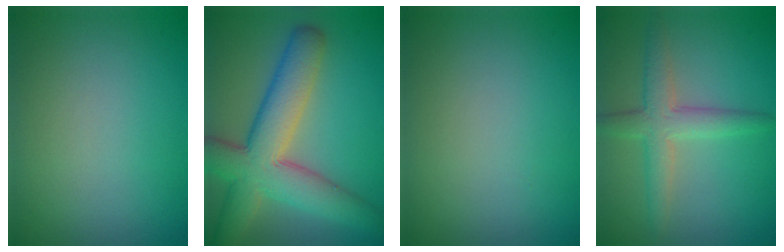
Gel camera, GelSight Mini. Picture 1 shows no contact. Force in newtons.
{"total": 9.2, "press": 9.1, "slide": 0.7}
{"total": 0.0}
{"total": 3.7, "press": 3.7, "slide": 0.2}